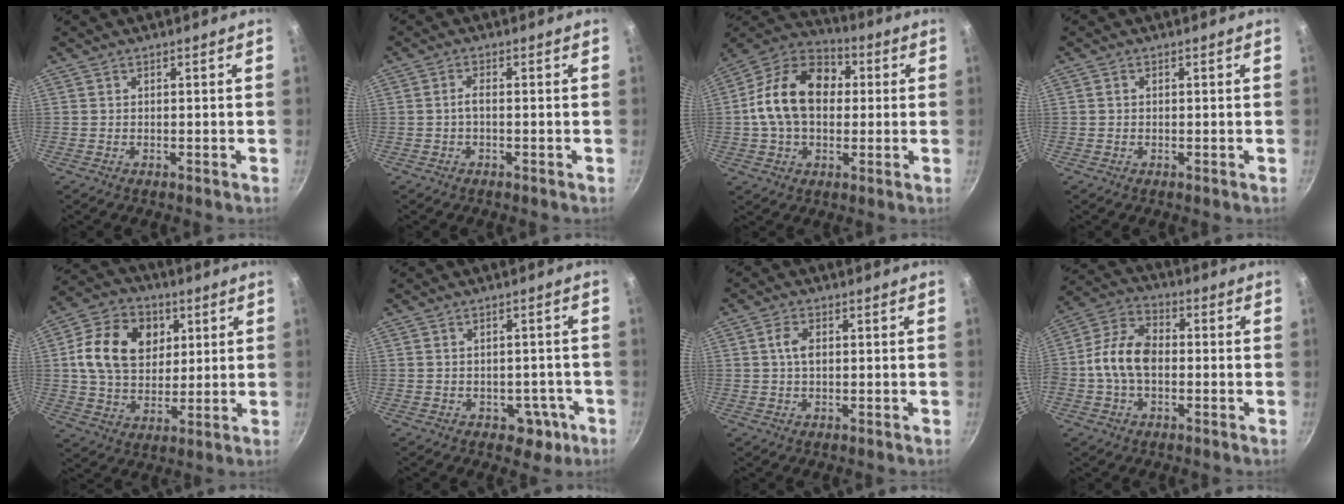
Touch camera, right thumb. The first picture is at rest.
{"total": 1.7, "force": [-0.5, 0.5, 1.5], "torque": [-0.036, 0.010, -0.012]}
{"total": 17.6, "force": [1.3, 12.6, 12.3], "torque": [-0.182, 0.033, 0.005]}
{"total": 0.6, "force": [0.0, 0.5, 0.3], "torque": [-0.004, 0.004, 0.000]}
{"total": 16.0, "force": [4.0, 12.1, 9.7], "torque": [-0.147, 0.000, 0.062]}
{"total": 4.8, "force": [-1.9, 3.7, 2.5], "torque": [-0.003, 0.028, -0.004]}
{"total": 3.3, "force": [0.4, 1.9, 2.6], "torque": [-0.048, 0.005, 0.005]}
{"total": 10.9, "force": [-1.0, 7.2, 8.2], "torque": [-0.141, 0.035, -0.035]}